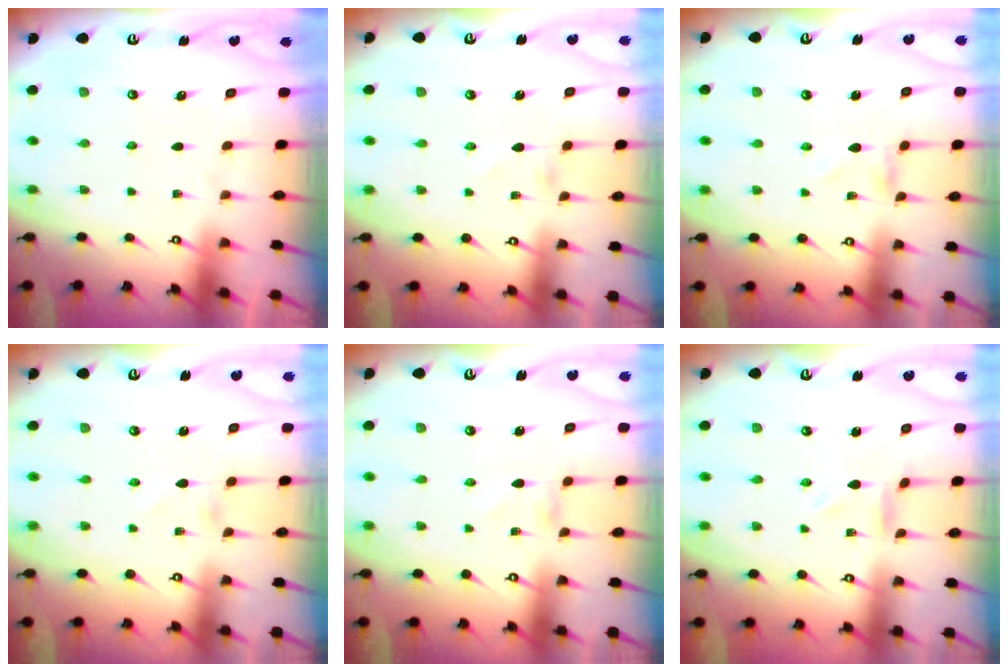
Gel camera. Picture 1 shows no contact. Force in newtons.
{"total": 0.6, "press": 0.6, "slide": 0.1}
{"total": 0.0}
{"total": 0.6, "press": 0.6, "slide": 0.1}
{"total": 0.0}
{"total": 0.8, "press": 0.8, "slide": 0.2}